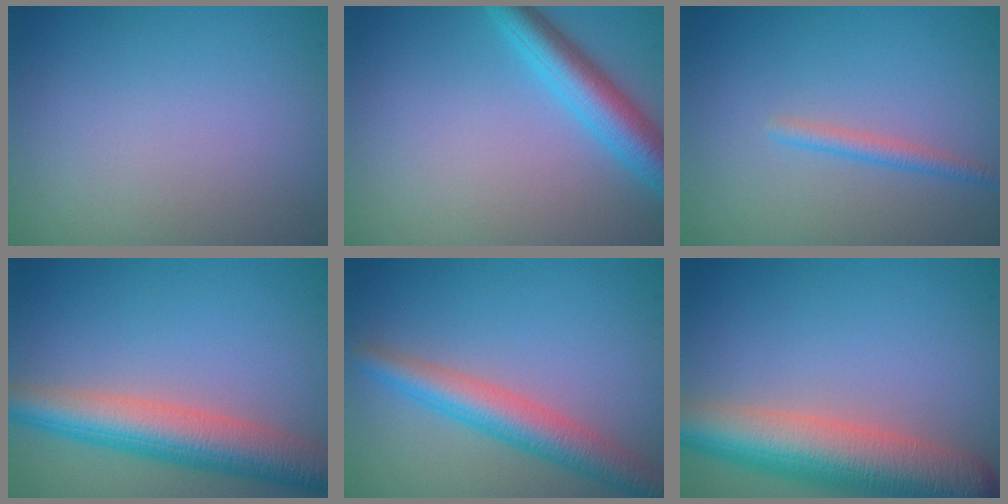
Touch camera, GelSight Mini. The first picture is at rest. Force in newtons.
{"total": 4.5, "press": 4.5, "slide": 0.1}
{"total": 1.5, "press": 1.5, "slide": 0.1}
{"total": 7.1, "press": 7.1, "slide": 0.1}
{"total": 4.8, "press": 4.8, "slide": 0.2}
{"total": 8.5, "press": 8.5, "slide": 0.4}